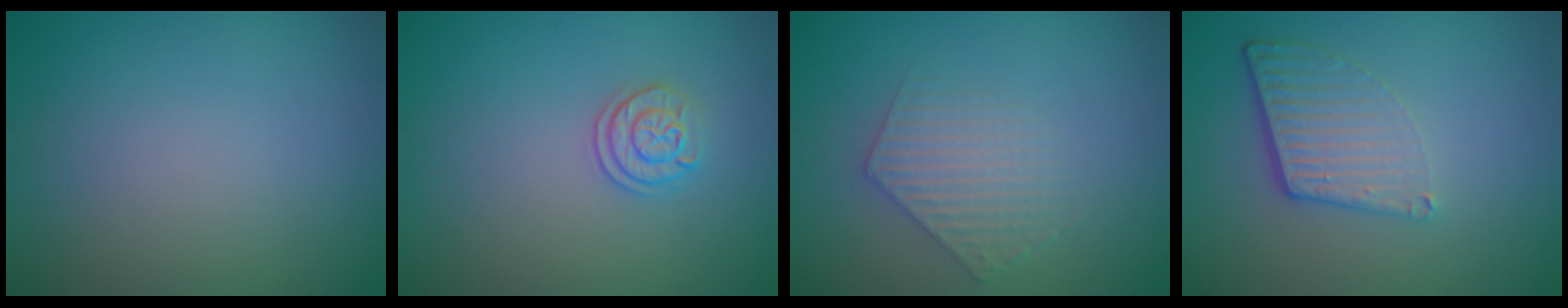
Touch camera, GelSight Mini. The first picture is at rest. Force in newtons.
{"total": 2.0, "press": 1.8, "slide": 0.9}
{"total": 2.4, "press": 2.4, "slide": 0.3}
{"total": 4.2, "press": 2.7, "slide": 3.2}